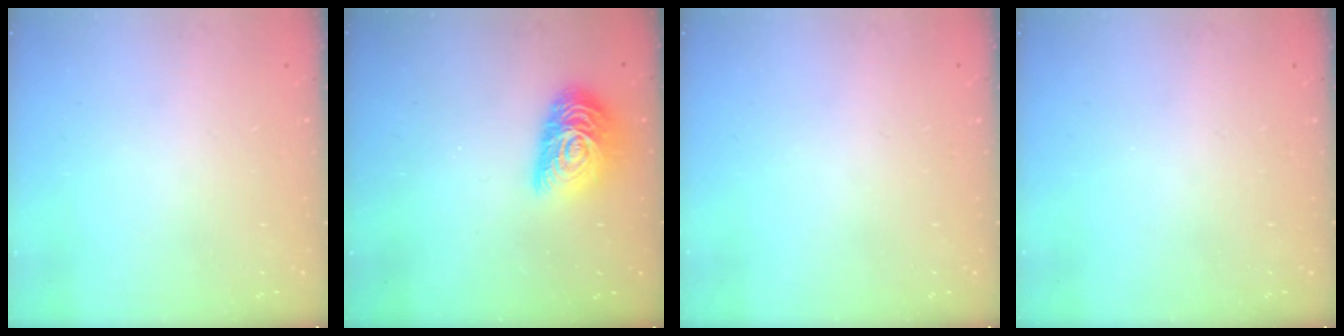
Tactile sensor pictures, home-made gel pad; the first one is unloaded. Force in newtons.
{"total": 14.2, "press": 14.2, "slide": 1.1}
{"total": 0.0}
{"total": 0.0}